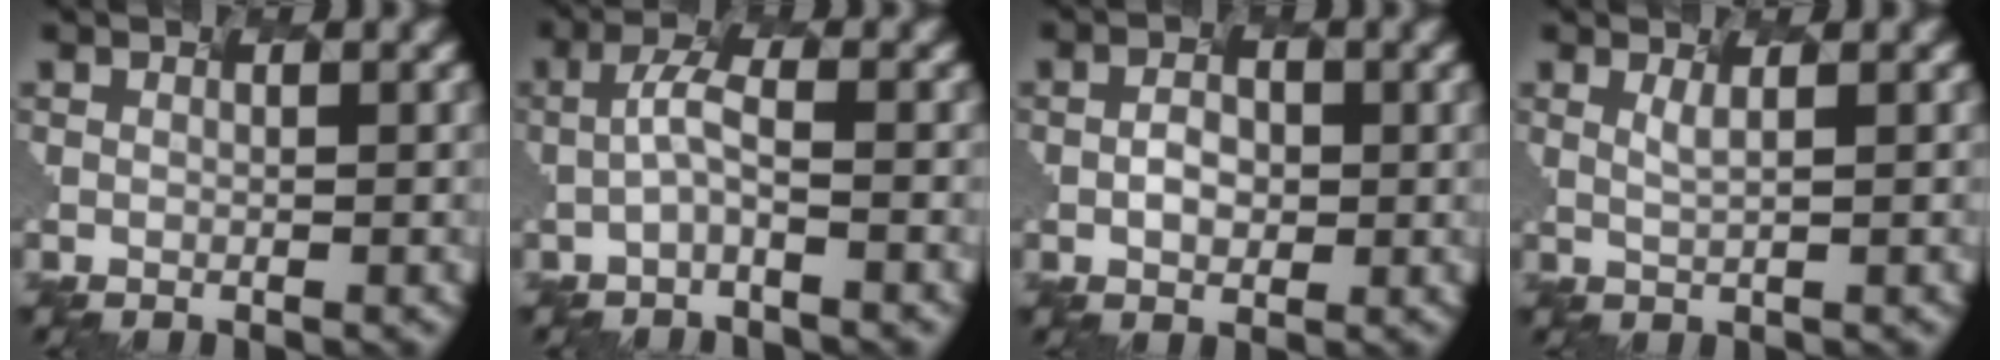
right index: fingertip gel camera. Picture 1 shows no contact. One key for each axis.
{"total": 2.1, "fx": -1.3, "fy": 0.0, "fz": 1.6, "tx": -0.043, "ty": 0.007, "tz": -0.019}
{"total": 1.6, "fx": -1.0, "fy": 1.1, "fz": 0.7, "tx": -0.018, "ty": 0.000, "tz": -0.008}
{"total": 0.6, "fx": -0.1, "fy": -0.1, "fz": 0.6, "tx": -0.017, "ty": -0.005, "tz": 0.013}